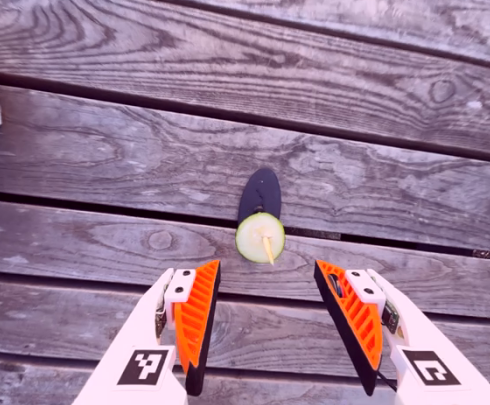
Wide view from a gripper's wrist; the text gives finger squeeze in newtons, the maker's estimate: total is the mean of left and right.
{"total": 0.5, "left": 0.3, "right": 0.7}